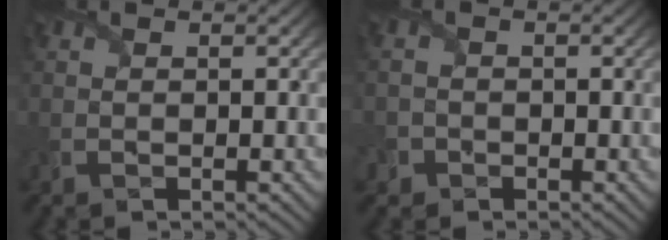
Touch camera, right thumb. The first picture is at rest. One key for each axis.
{"total": 3.0, "fx": -1.2, "fy": 2.7, "fz": 0.3, "tx": -0.014, "ty": -0.004, "tz": -0.035}